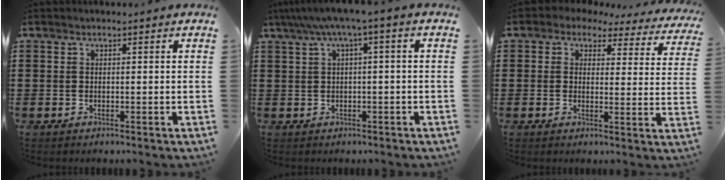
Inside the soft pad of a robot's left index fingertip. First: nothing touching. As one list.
[{"total": 3.2, "force": [-0.1, 0.1, 3.2], "torque": [-0.061, 0.000, -0.007]}, {"total": 2.7, "force": [2.2, 1.2, 0.9], "torque": [-0.033, -0.017, 0.035]}]